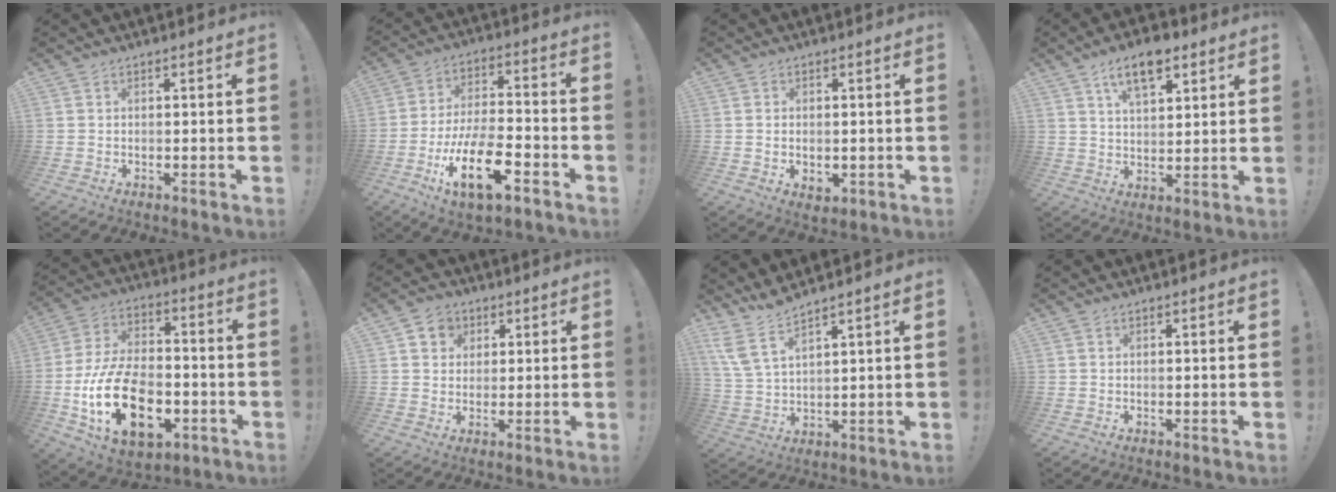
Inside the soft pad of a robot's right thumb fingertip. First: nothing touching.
{"total": 17.5, "force": [-8.4, 6.6, 13.9], "torque": [-0.255, 0.042, -0.137]}
{"total": 2.0, "force": [0.6, 1.4, 1.3], "torque": [-0.012, -0.007, 0.008]}
{"total": 10.0, "force": [6.1, 4.7, 6.4], "torque": [-0.102, -0.017, 0.109]}
{"total": 24.1, "force": [-7.9, 14.5, 17.6], "torque": [-0.325, 0.046, -0.119]}
{"total": 5.7, "force": [2.3, 5.0, 1.4], "torque": [-0.014, -0.010, 0.043]}
{"total": 7.3, "force": [5.6, 1.9, 4.2], "torque": [-0.099, -0.022, 0.112]}
{"total": 0.0}